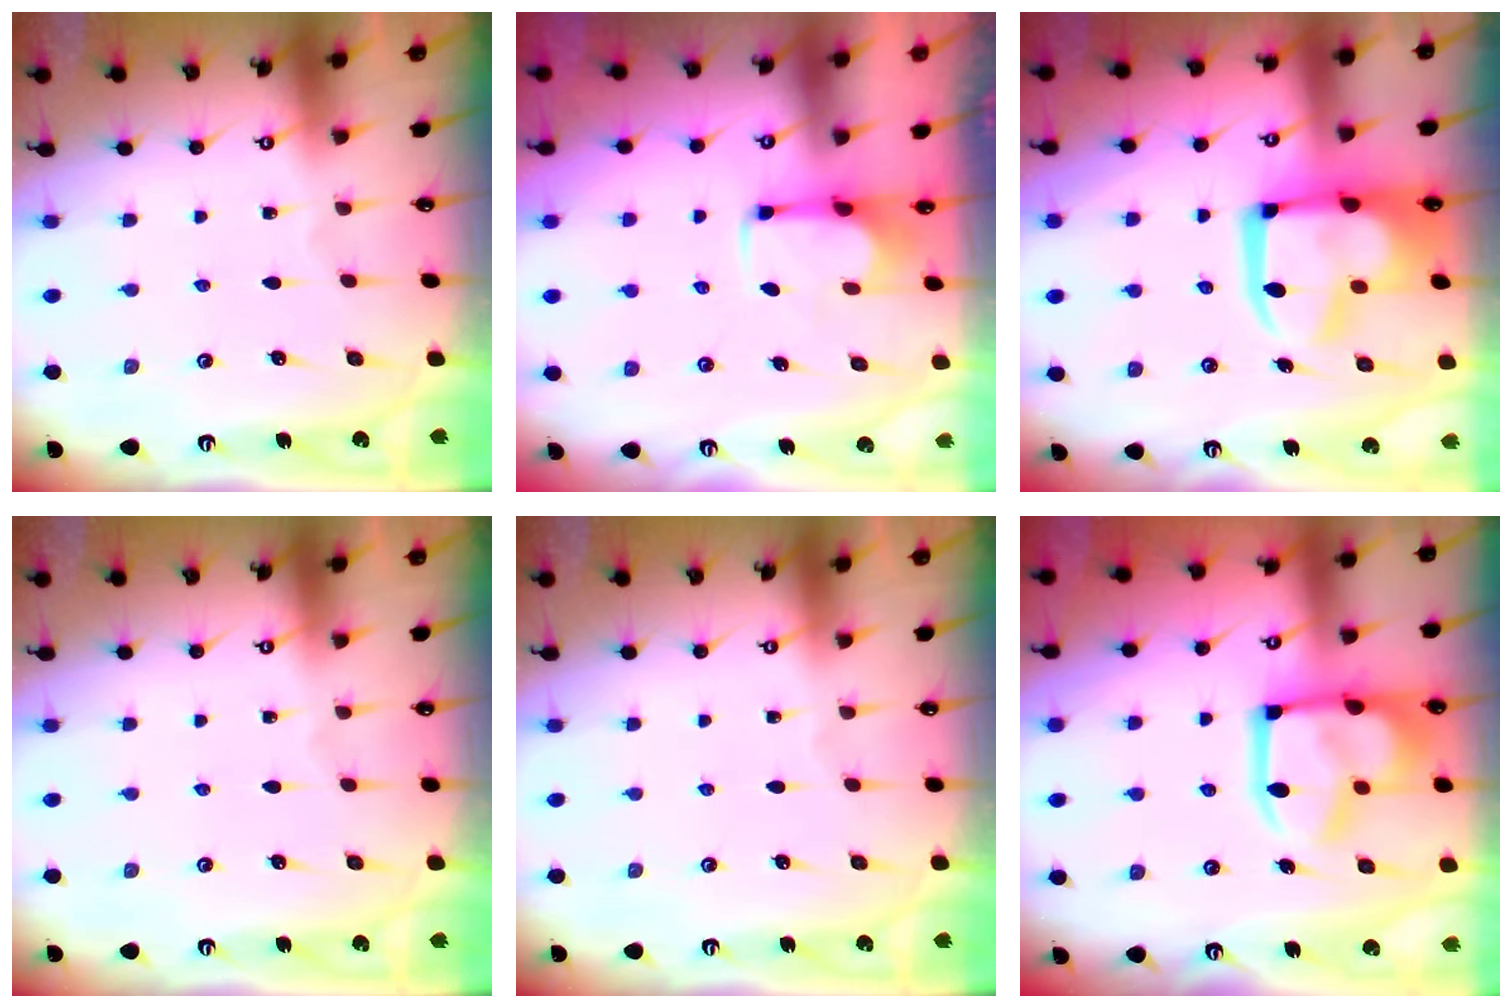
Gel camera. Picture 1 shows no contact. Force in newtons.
{"total": 2.7, "press": 2.5, "slide": 0.9}
{"total": 9.6, "press": 9.5, "slide": 1.5}
{"total": 0.0}
{"total": 0.0}
{"total": 18.4, "press": 18.3, "slide": 2.2}